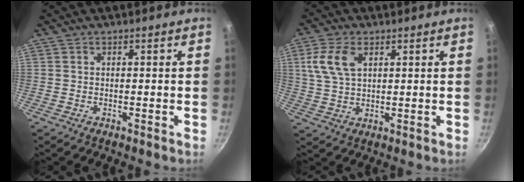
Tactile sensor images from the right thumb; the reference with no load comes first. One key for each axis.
{"total": 8.0, "fx": 2.8, "fy": 4.7, "fz": 5.9, "tx": -0.113, "ty": 0.001, "tz": 0.056}